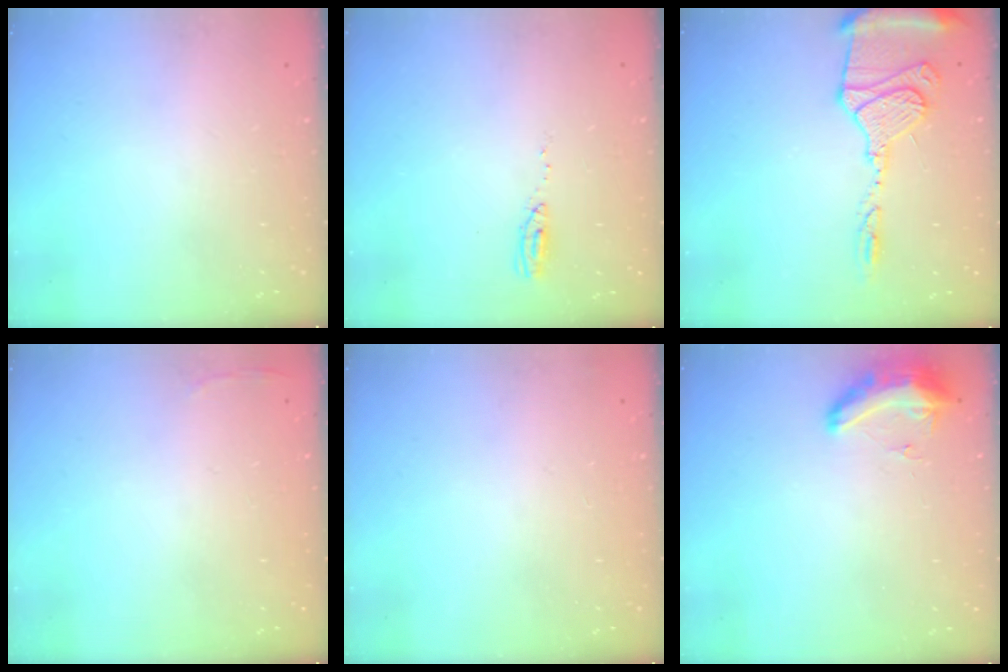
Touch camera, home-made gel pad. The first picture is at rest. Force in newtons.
{"total": 4.0, "press": 3.9, "slide": 1.2}
{"total": 14.7, "press": 14.6, "slide": 1.8}
{"total": 2.8, "press": 2.6, "slide": 0.9}
{"total": 8.9, "press": 3.1, "slide": 8.3}
{"total": 14.6, "press": 10.5, "slide": 10.2}